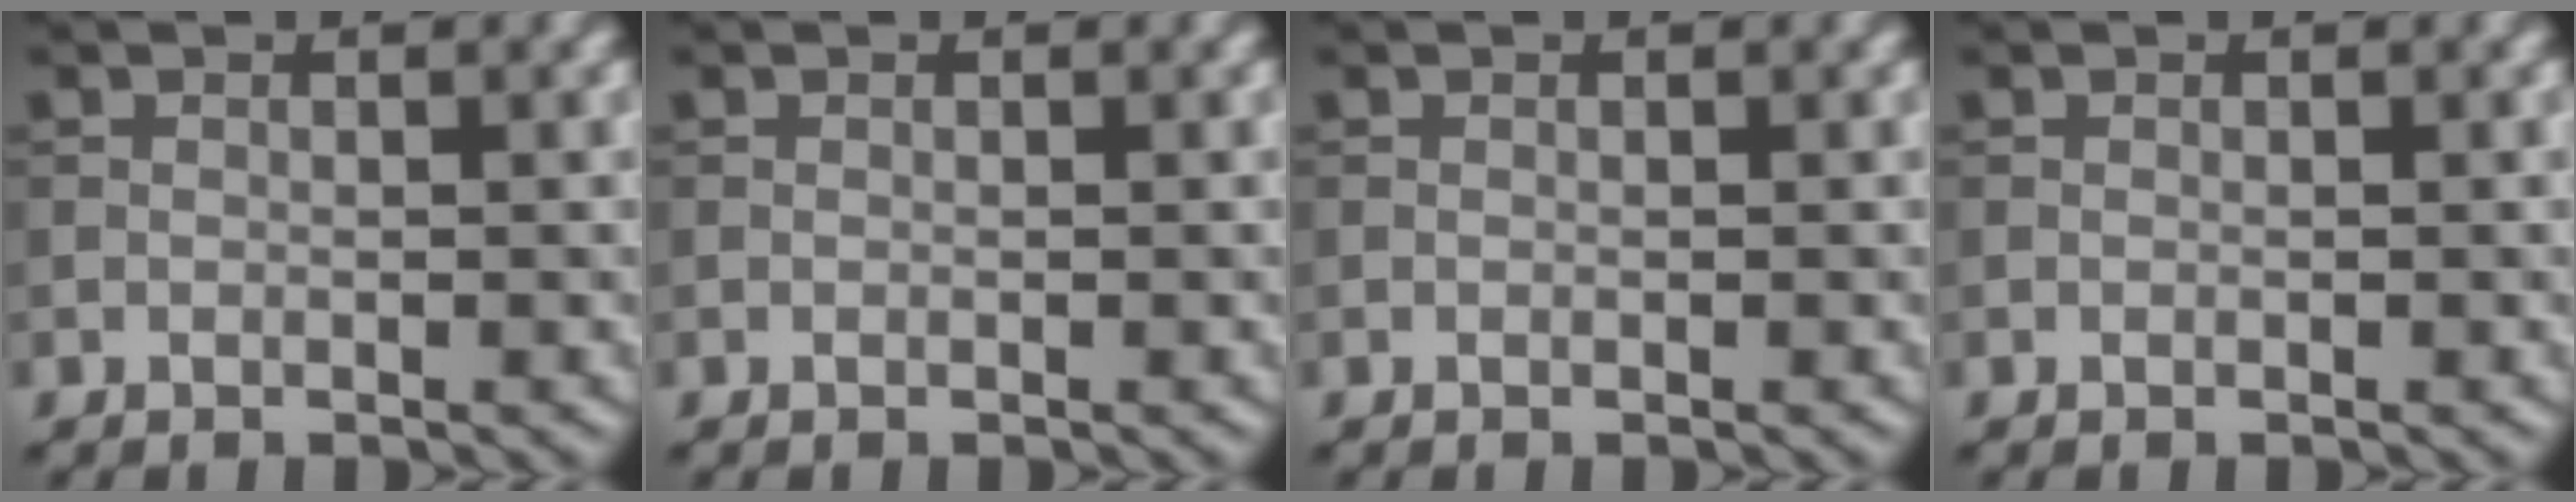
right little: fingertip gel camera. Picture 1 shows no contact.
{"total": 0.0}
{"total": 0.0}
{"total": 0.0}